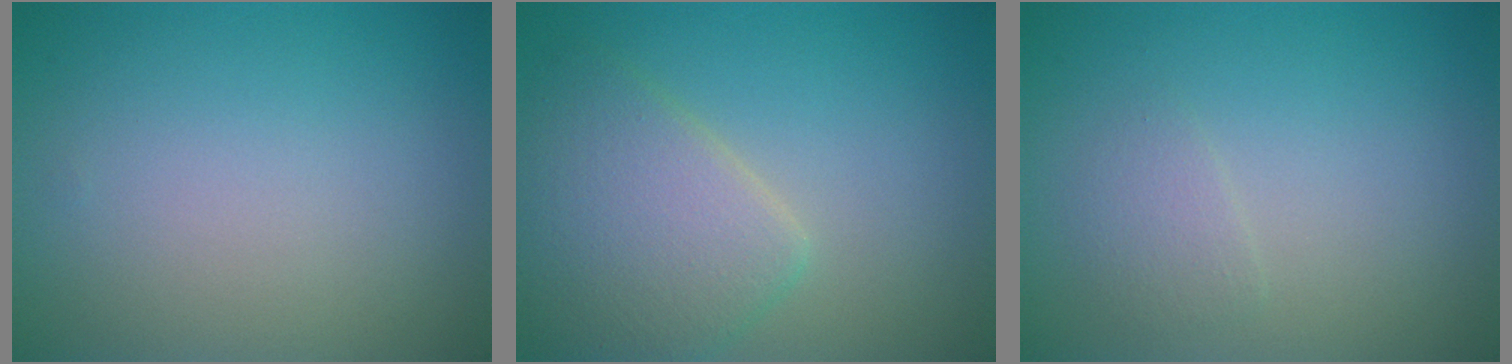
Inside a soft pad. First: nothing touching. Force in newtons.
{"total": 6.2, "press": 6.2, "slide": 0.1}
{"total": 1.3, "press": 1.2, "slide": 0.0}